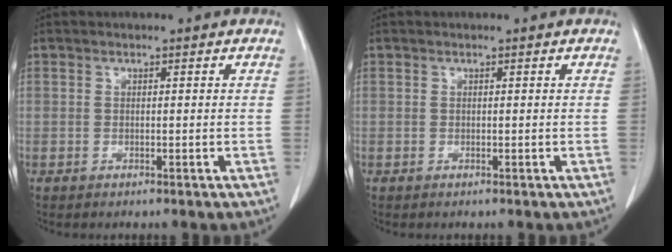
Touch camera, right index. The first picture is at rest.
{"total": 0.0}